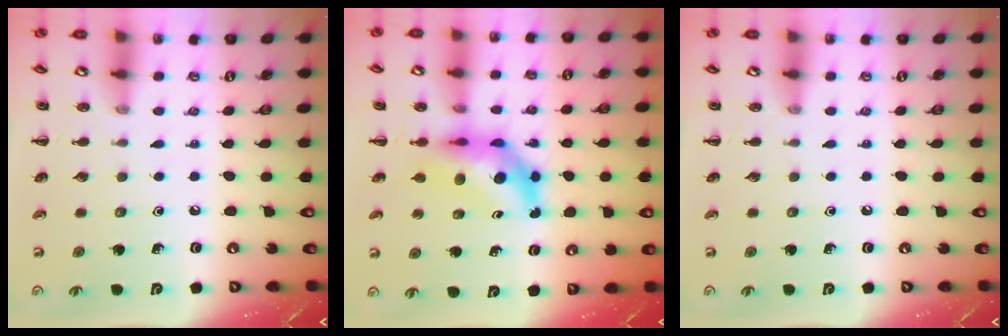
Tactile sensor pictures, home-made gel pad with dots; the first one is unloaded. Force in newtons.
{"total": 6.4, "press": 6.1, "slide": 1.9}
{"total": 0.0}